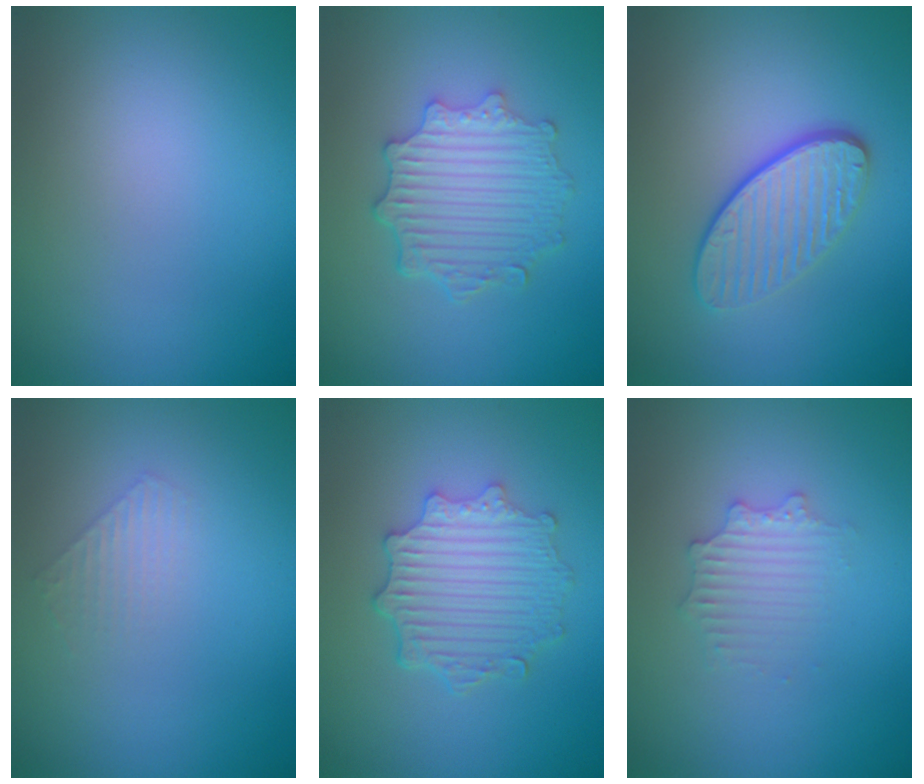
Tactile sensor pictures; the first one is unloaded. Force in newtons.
{"total": 4.6, "press": 3.8, "slide": 2.6}
{"total": 4.1, "press": 3.1, "slide": 2.7}
{"total": 1.3, "press": 1.3, "slide": 0.2}
{"total": 4.6, "press": 3.8, "slide": 2.6}
{"total": 2.2, "press": 2.2, "slide": 0.4}